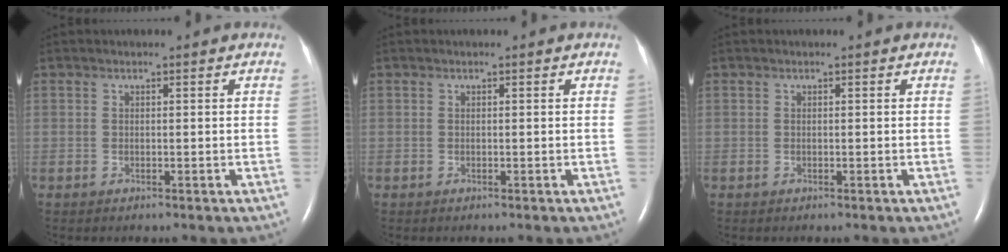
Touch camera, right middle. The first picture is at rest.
{"total": 0.0}
{"total": 0.0}